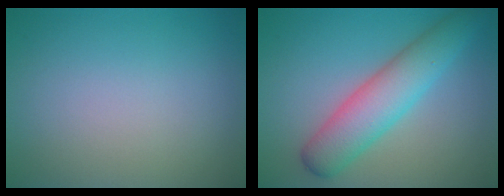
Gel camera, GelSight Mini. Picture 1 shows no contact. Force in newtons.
{"total": 5.6, "press": 5.6, "slide": 0.2}